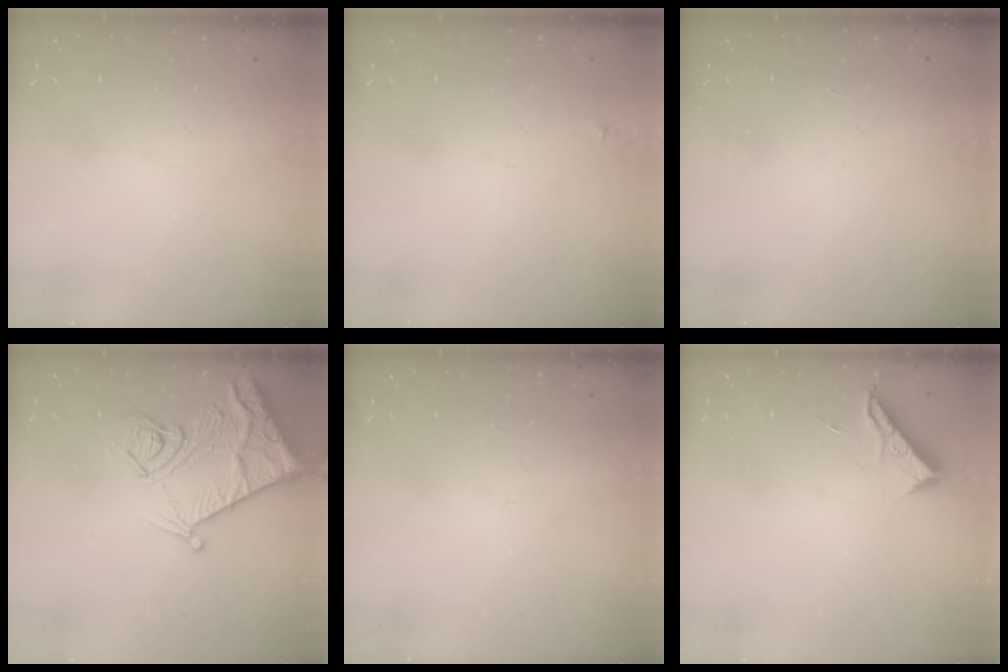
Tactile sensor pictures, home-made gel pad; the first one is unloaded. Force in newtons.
{"total": 2.3, "press": 2.3, "slide": 0.2}
{"total": 1.6, "press": 1.6, "slide": 0.1}
{"total": 13.7, "press": 13.7, "slide": 1.4}
{"total": 0.0}
{"total": 6.8, "press": 6.8, "slide": 0.5}